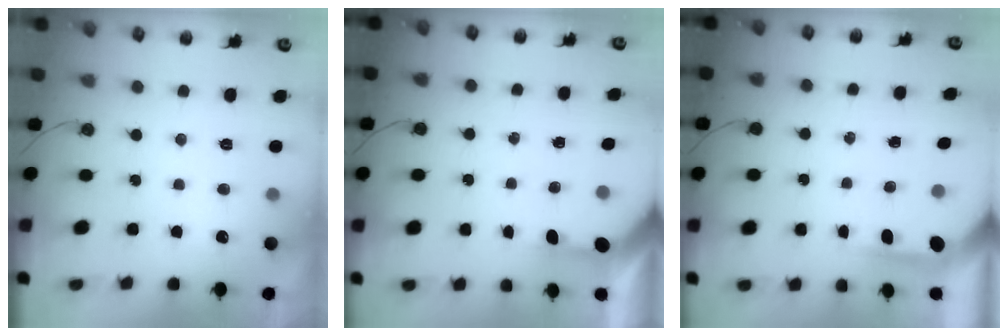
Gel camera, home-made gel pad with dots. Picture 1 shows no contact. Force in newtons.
{"total": 3.0, "press": 3.0, "slide": 0.3}
{"total": 5.2, "press": 5.1, "slide": 0.2}